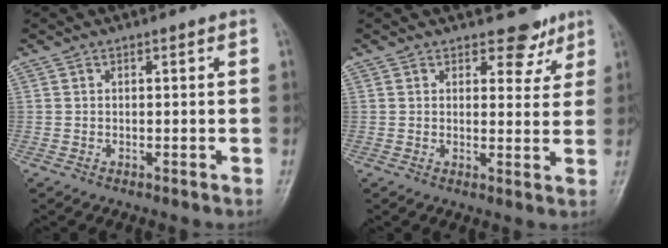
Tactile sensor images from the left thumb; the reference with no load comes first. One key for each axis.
{"total": 5.1, "fx": 3.8, "fy": 2.9, "fz": 1.8, "tx": 0.009, "ty": -0.024, "tz": 0.047}